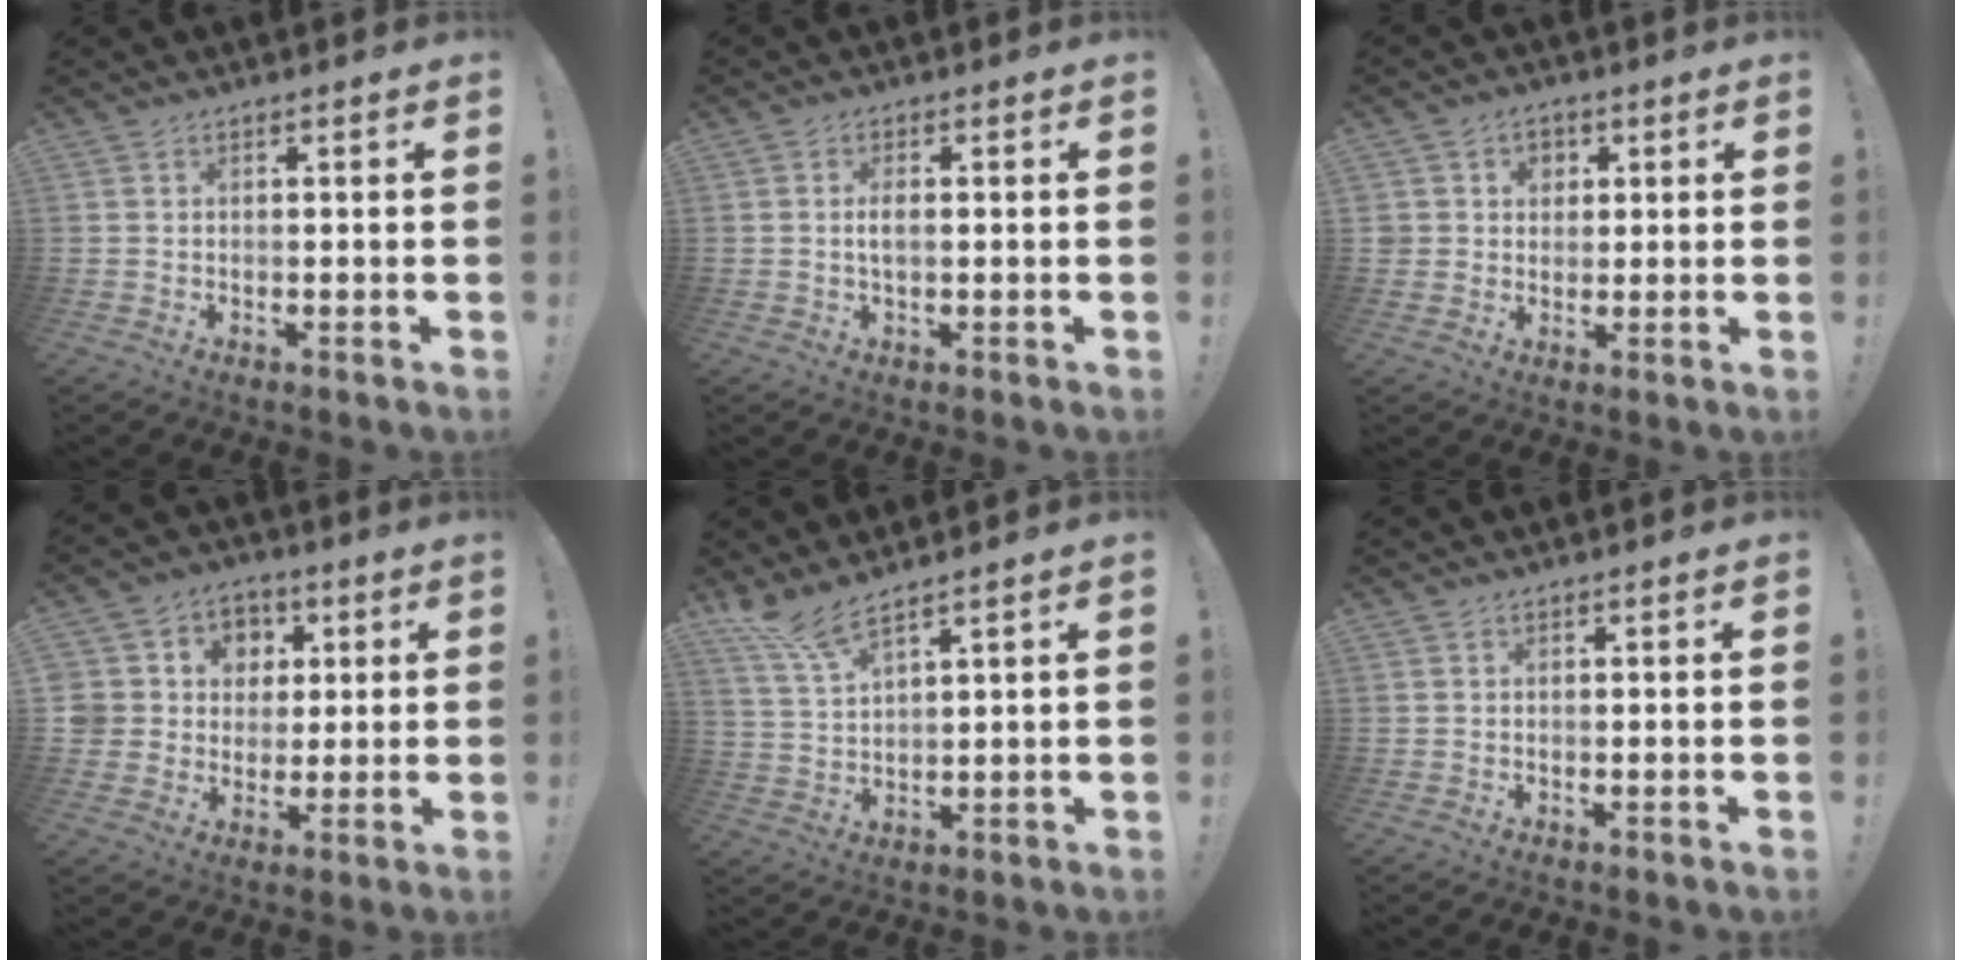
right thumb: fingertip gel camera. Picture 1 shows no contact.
{"total": 2.6, "force": [-0.1, 0.9, 2.4], "torque": [-0.040, 0.002, -0.004]}
{"total": 5.0, "force": [1.3, 4.8, 0.8], "torque": [-0.013, -0.009, 0.026]}
{"total": 8.9, "force": [1.4, 8.5, 2.1], "torque": [-0.030, -0.003, 0.041]}
{"total": 7.0, "force": [6.0, 0.9, 3.4], "torque": [-0.074, -0.032, 0.110]}
{"total": 0.0}